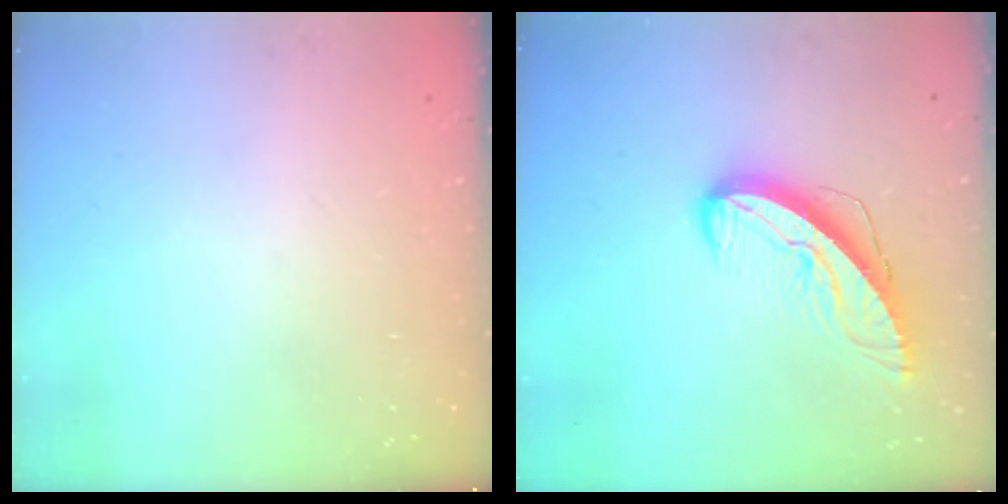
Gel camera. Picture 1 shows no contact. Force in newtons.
{"total": 10.0, "press": 10.0, "slide": 1.1}